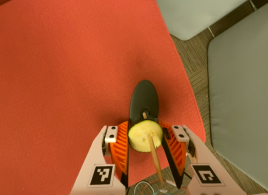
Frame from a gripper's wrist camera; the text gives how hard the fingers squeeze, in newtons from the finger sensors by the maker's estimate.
{"total": 8.7, "left": 8.9, "right": 8.5}